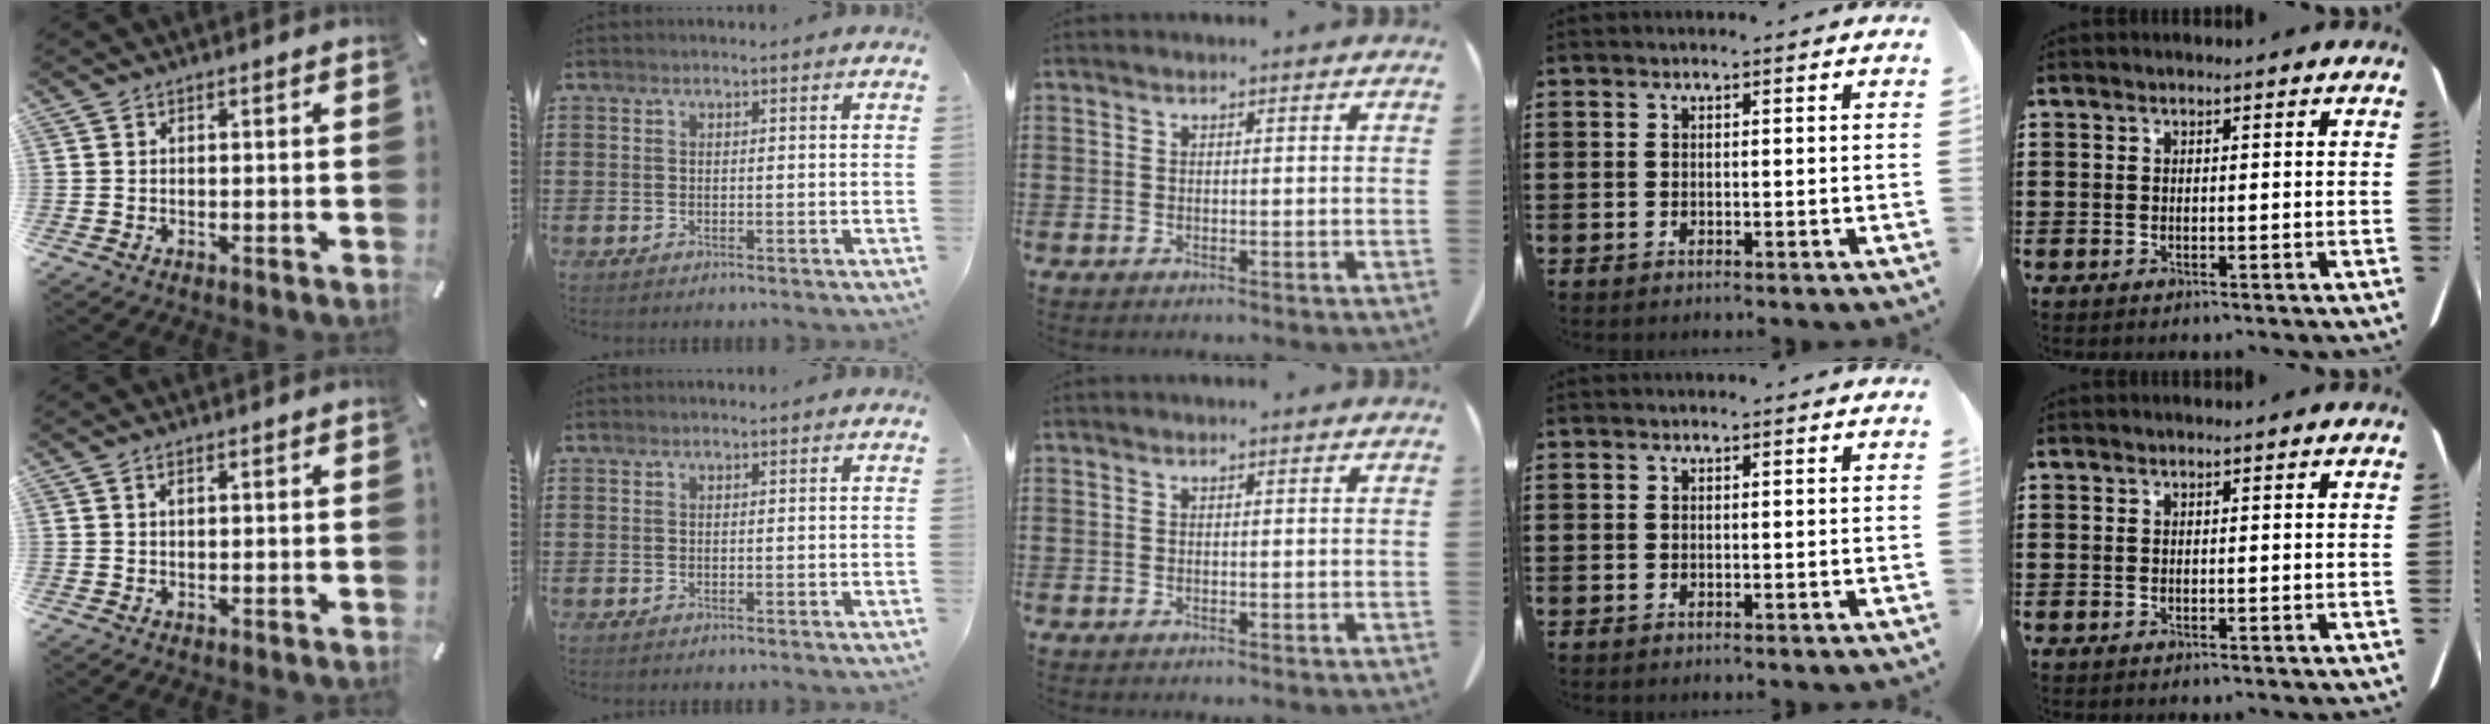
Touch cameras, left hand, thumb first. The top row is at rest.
{"thumb": {"total": 1.2, "force": [0.5, 0.5, 0.9], "torque": [-0.019, 0.003, 0.008]}}